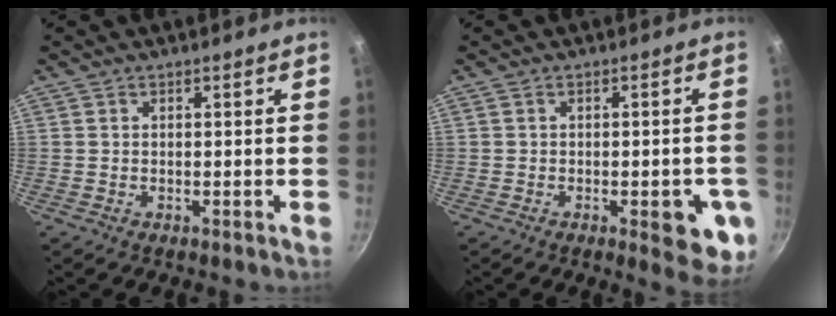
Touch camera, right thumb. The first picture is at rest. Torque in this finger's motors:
{"motor_torque": [0.89, 1.03, -0.13, 0.04, 0.08]}